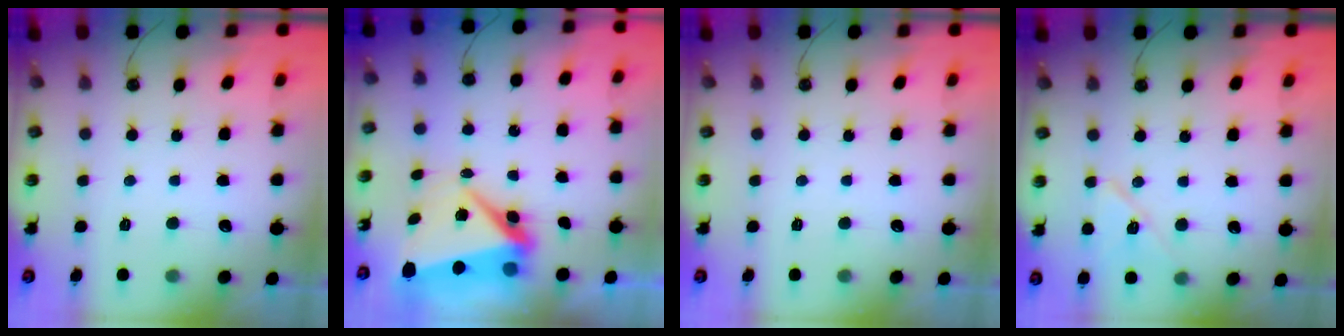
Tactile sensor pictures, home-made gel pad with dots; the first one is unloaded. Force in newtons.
{"total": 12.2, "press": 8.5, "slide": 8.7}
{"total": 0.0}
{"total": 9.9, "press": 9.1, "slide": 3.8}